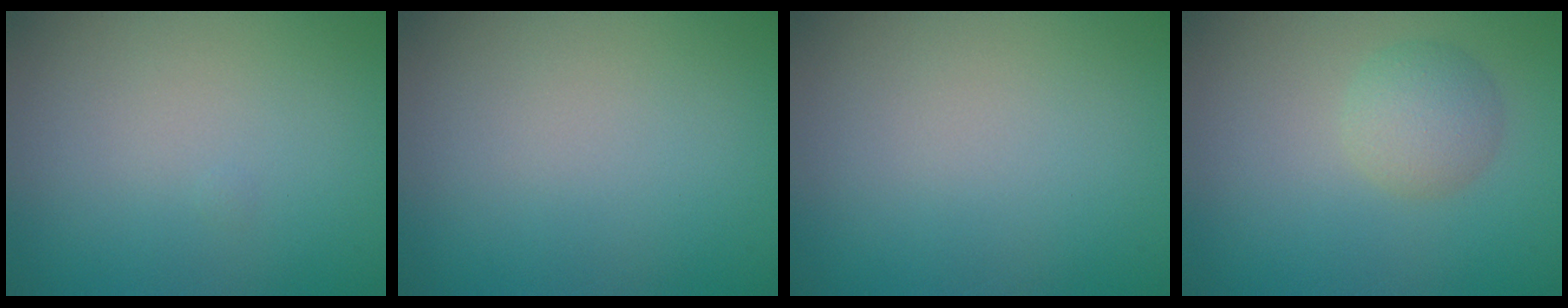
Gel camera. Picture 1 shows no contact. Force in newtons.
{"total": 0.0}
{"total": 0.0}
{"total": 2.7, "press": 2.7, "slide": 0.1}